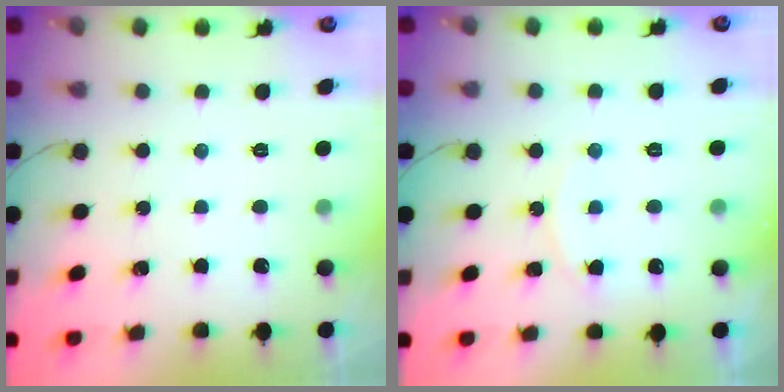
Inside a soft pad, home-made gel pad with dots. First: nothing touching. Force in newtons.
{"total": 6.6, "press": 6.6, "slide": 0.7}